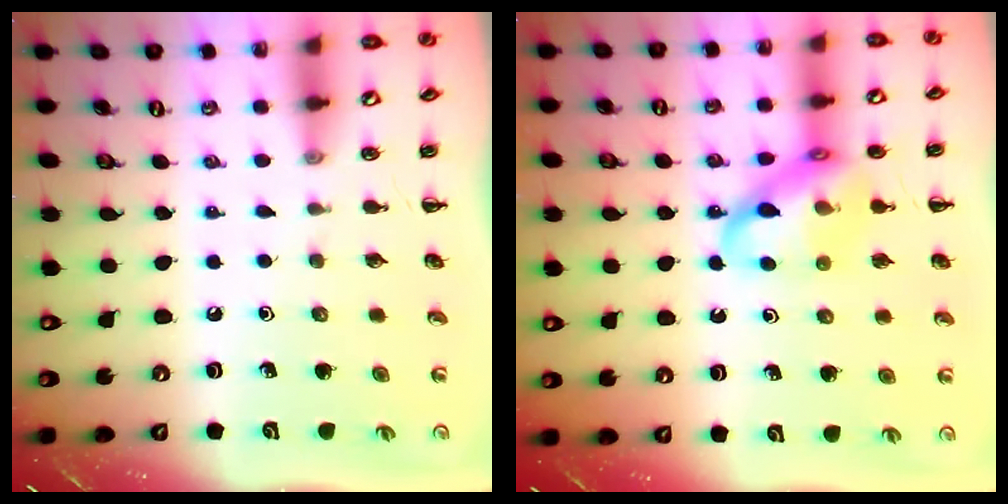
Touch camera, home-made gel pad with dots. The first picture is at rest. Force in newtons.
{"total": 16.0, "press": 15.7, "slide": 2.8}